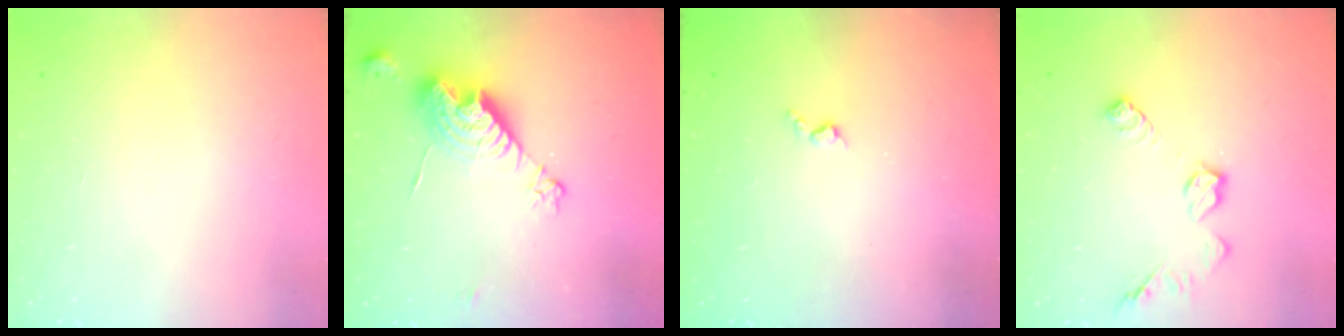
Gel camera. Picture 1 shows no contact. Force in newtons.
{"total": 12.0, "press": 11.9, "slide": 1.0}
{"total": 2.8, "press": 2.8, "slide": 0.5}
{"total": 9.1, "press": 9.1, "slide": 0.2}